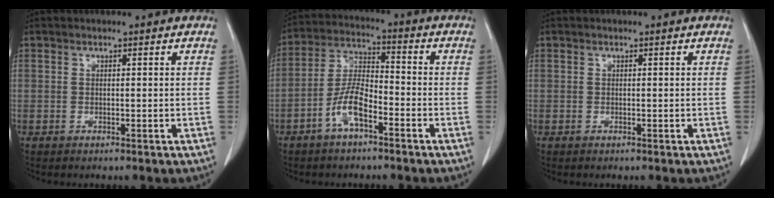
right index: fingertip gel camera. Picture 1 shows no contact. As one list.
[{"total": 7.3, "force": [-3.7, 2.3, 5.9], "torque": [-0.132, 0.008, -0.073]}, {"total": 0.0}]